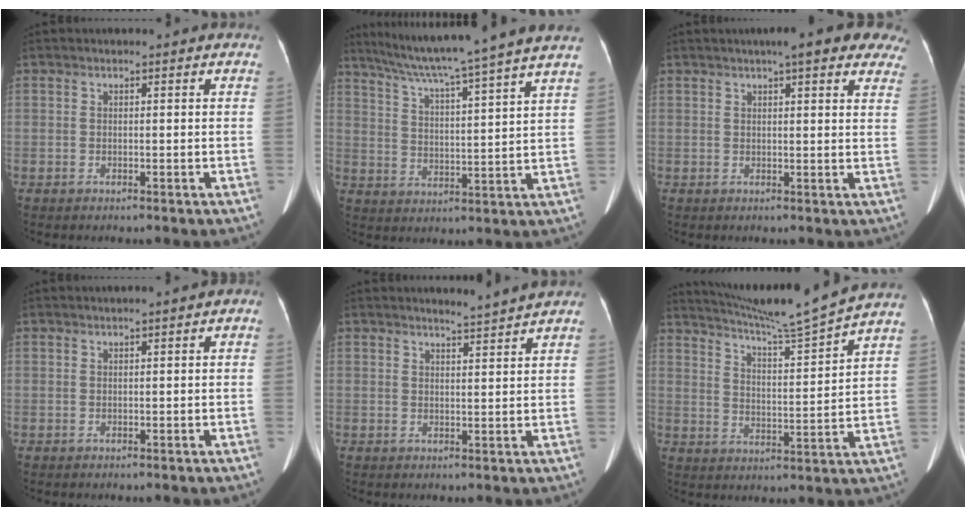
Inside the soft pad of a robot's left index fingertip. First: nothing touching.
{"total": 18.0, "force": [15.2, -2.4, 9.4], "torque": [-0.160, -0.011, 0.214]}
{"total": 12.2, "force": [9.3, 2.4, 7.4], "torque": [-0.076, 0.021, 0.097]}
{"total": 1.3, "force": [-0.4, 0.6, 1.0], "torque": [-0.007, 0.011, -0.008]}
{"total": 2.0, "force": [1.7, -0.5, 0.9], "torque": [-0.014, 0.001, 0.028]}
{"total": 10.9, "force": [10.0, -3.1, 3.1], "torque": [-0.064, -0.038, 0.170]}